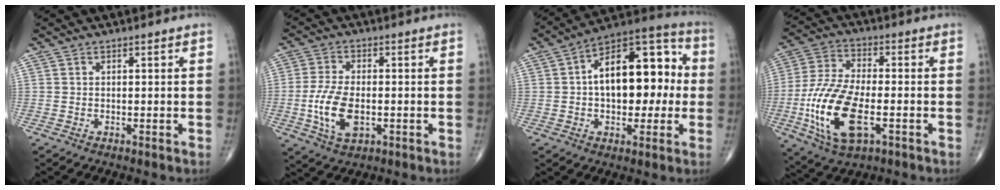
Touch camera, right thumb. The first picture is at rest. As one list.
[{"total": 9.5, "force": [-1.9, 5.0, 7.8], "torque": [-0.156, 0.001, -0.032]}, {"total": 19.3, "force": [1.0, 10.8, 16.0], "torque": [-0.208, 0.042, 0.008]}, {"total": 17.3, "force": [-4.6, 8.1, 14.6], "torque": [-0.306, 0.010, -0.078]}]